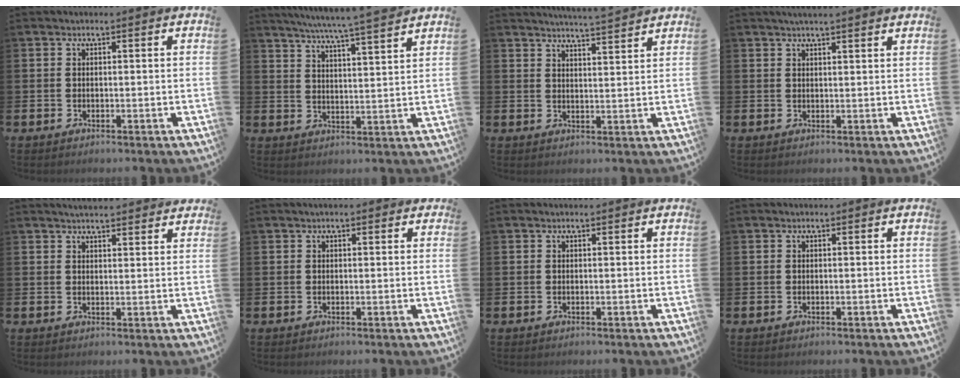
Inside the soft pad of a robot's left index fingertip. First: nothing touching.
{"total": 6.6, "force": [6.2, -0.7, 2.1], "torque": [-0.046, -0.046, 0.105]}
{"total": 4.4, "force": [4.3, -0.8, 0.4], "torque": [-0.013, -0.028, 0.074]}
{"total": 2.3, "force": [2.2, -0.2, 0.6], "torque": [-0.003, -0.009, 0.039]}
{"total": 3.2, "force": [3.1, 0.3, 0.4], "torque": [-0.010, -0.013, 0.057]}
{"total": 0.7, "force": [0.5, 0.4, 0.4], "torque": [-0.006, 0.007, 0.007]}
{"total": 0.0}
{"total": 0.0}